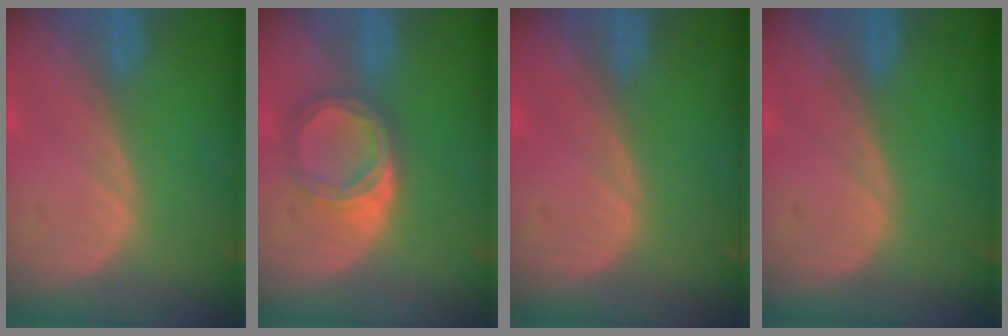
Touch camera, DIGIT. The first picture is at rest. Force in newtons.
{"total": 5.6, "press": 5.0, "slide": 2.6}
{"total": 0.5, "press": 0.0, "slide": 0.5}
{"total": 0.0}